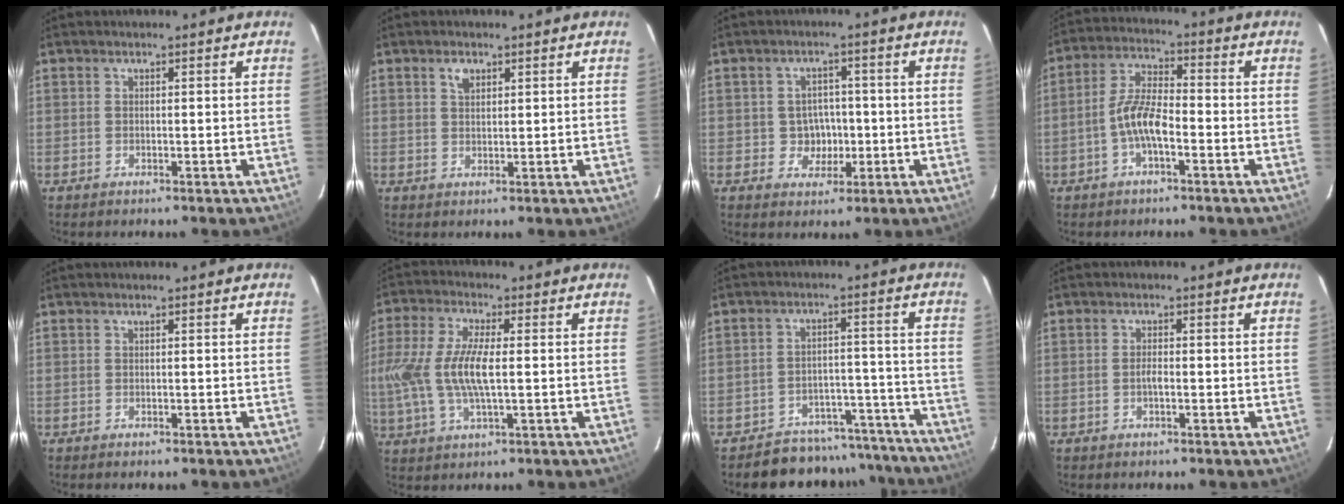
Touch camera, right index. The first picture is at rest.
{"total": 2.3, "force": [1.2, 1.4, 1.3], "torque": [-0.021, 0.006, 0.022]}
{"total": 4.7, "force": [-0.8, 4.4, 1.3], "torque": [-0.030, 0.016, -0.001]}
{"total": 7.3, "force": [-2.8, 2.4, 6.3], "torque": [-0.133, 0.013, -0.053]}
{"total": 0.0}
{"total": 12.3, "force": [-0.4, 4.0, 11.6], "torque": [-0.243, 0.000, -0.006]}
{"total": 13.1, "force": [-11.9, 5.5, 0.7], "torque": [-0.005, 0.059, -0.145]}
{"total": 1.5, "force": [-0.5, 0.5, 1.3], "torque": [-0.027, 0.003, -0.011]}